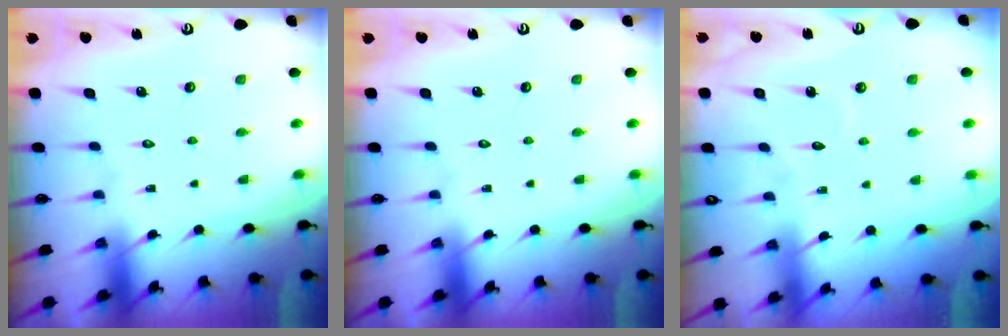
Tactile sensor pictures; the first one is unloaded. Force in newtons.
{"total": 0.0}
{"total": 2.8, "press": 2.8, "slide": 0.0}